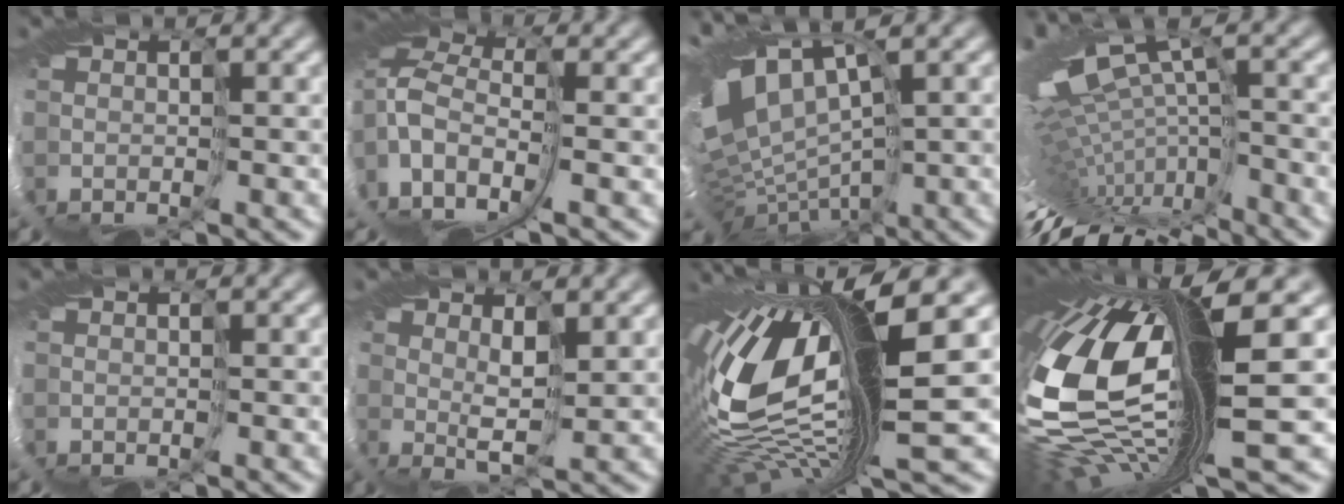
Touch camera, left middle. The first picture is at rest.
{"total": 10.1, "force": [-1.8, 6.3, 7.7], "torque": [-0.181, -0.001, -0.017]}
{"total": 9.0, "force": [2.0, 4.6, 7.4], "torque": [-0.146, -0.005, 0.071]}
{"total": 10.9, "force": [-3.1, 3.5, 9.8], "torque": [-0.209, -0.018, -0.019]}
{"total": 0.0}
{"total": 1.8, "force": [1.3, -1.3, 0.1], "torque": [-0.024, 0.000, 0.018]}
{"total": 11.5, "force": [1.9, 3.5, 10.8], "torque": [-0.258, -0.004, 0.041]}
{"total": 13.4, "force": [0.5, 4.5, 12.7], "torque": [-0.295, -0.052, 0.023]}